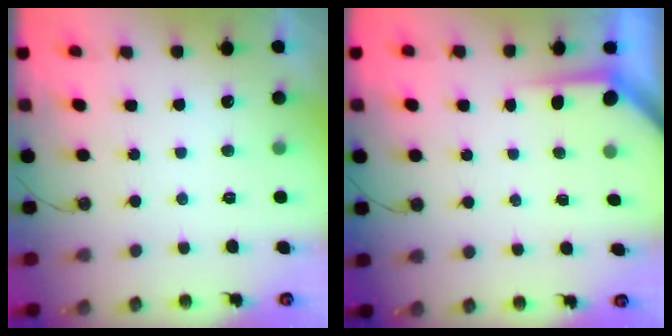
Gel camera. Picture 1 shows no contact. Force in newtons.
{"total": 3.6, "press": 3.6, "slide": 0.3}